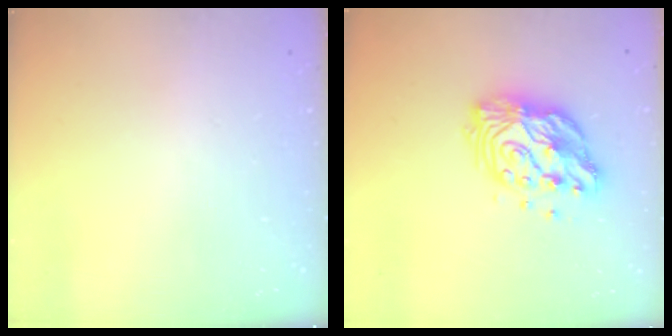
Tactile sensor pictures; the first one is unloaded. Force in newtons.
{"total": 13.4, "press": 13.4, "slide": 1.2}